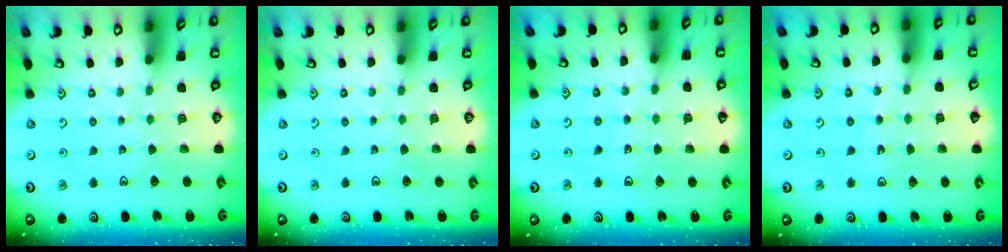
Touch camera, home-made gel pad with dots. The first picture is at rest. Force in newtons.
{"total": 0.0}
{"total": 2.9, "press": 2.1, "slide": 2.1}
{"total": 3.6, "press": 3.6, "slide": 0.3}